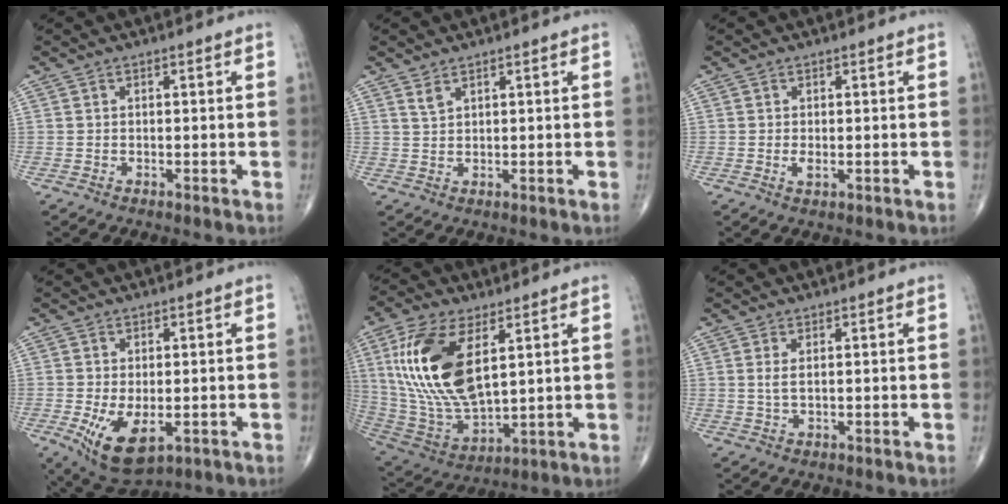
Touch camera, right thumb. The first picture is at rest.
{"total": 1.8, "force": [1.3, 0.6, 0.9], "torque": [-0.017, -0.005, 0.030]}
{"total": 1.4, "force": [-0.1, 0.6, 1.2], "torque": [-0.025, -0.005, -0.001]}
{"total": 9.3, "force": [-2.6, 4.8, 7.5], "torque": [-0.130, -0.016, -0.028]}
{"total": 20.6, "force": [6.1, 9.7, 17.1], "torque": [-0.344, -0.029, 0.123]}
{"total": 1.6, "force": [0.4, 0.4, 1.5], "torque": [-0.038, -0.002, 0.014]}